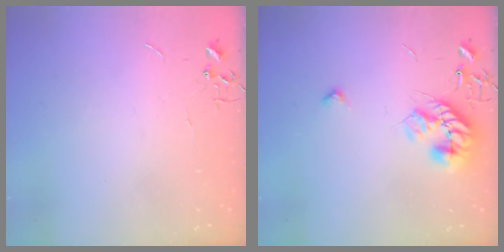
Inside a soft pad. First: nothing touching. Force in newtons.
{"total": 13.8, "press": 13.8, "slide": 0.5}